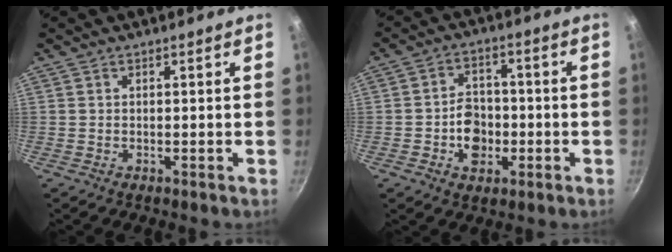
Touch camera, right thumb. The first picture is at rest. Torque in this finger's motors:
{"motor_torque": [0.87, 0.65, 0.99, -0.27, 0.04]}